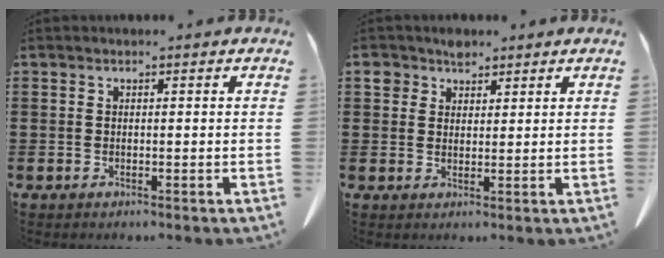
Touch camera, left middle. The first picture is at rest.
{"total": 3.5, "force": [2.6, 2.2, 0.9], "torque": [-0.021, 0.005, 0.050]}